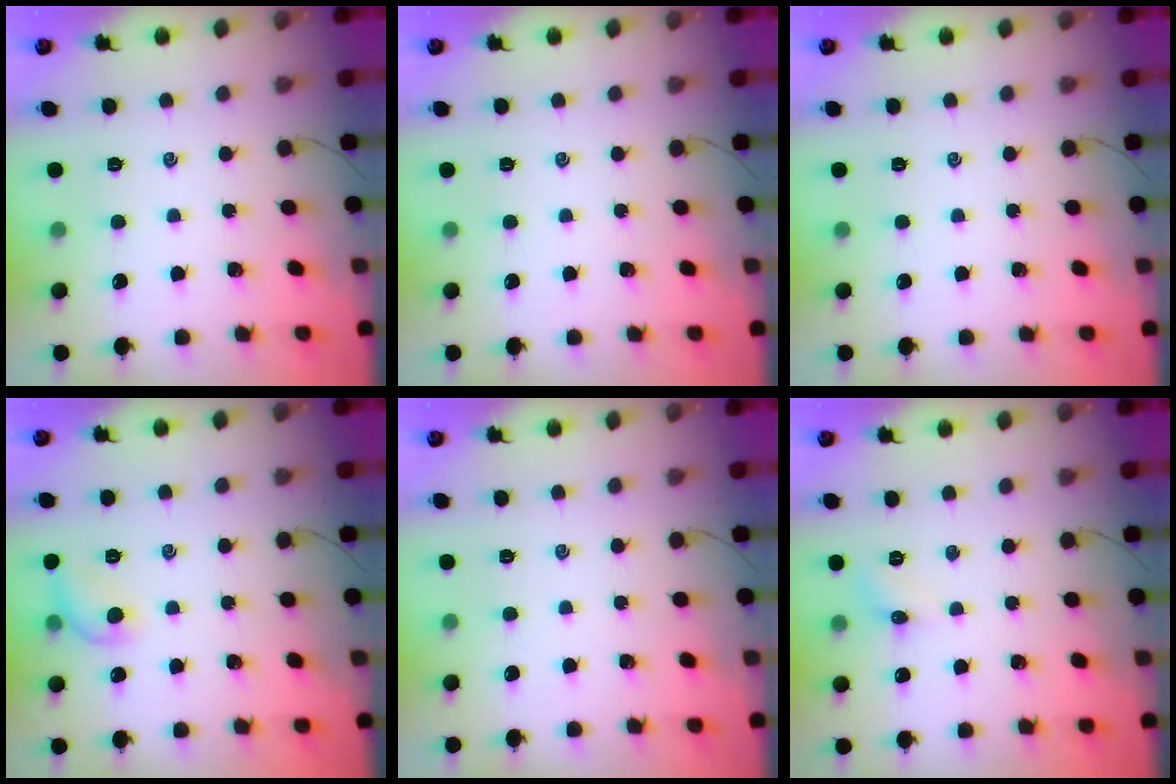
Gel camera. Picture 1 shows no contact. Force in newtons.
{"total": 0.0}
{"total": 0.0}
{"total": 7.8, "press": 7.7, "slide": 1.0}
{"total": 0.0}
{"total": 4.7, "press": 4.5, "slide": 1.5}